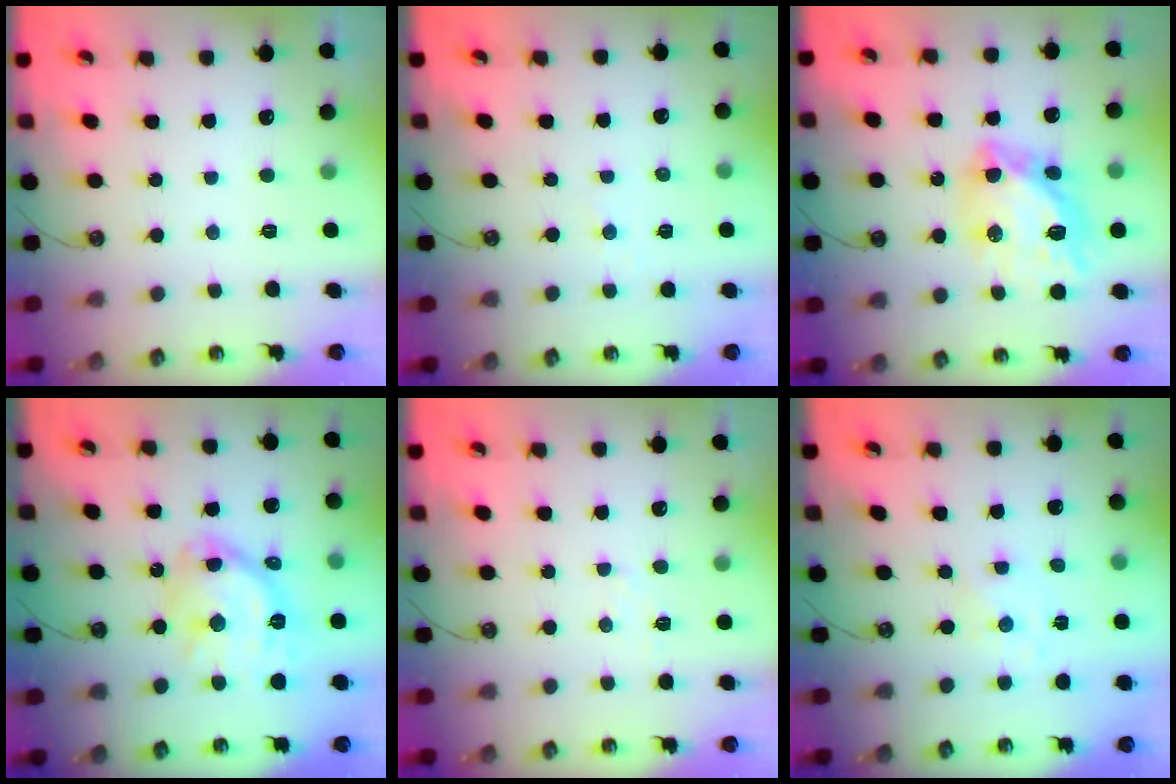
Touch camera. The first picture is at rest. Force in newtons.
{"total": 2.9, "press": 2.9, "slide": 0.3}
{"total": 15.5, "press": 15.5, "slide": 1.6}
{"total": 15.8, "press": 15.7, "slide": 1.6}
{"total": 3.9, "press": 3.9, "slide": 0.5}
{"total": 1.3, "press": 1.3, "slide": 0.2}